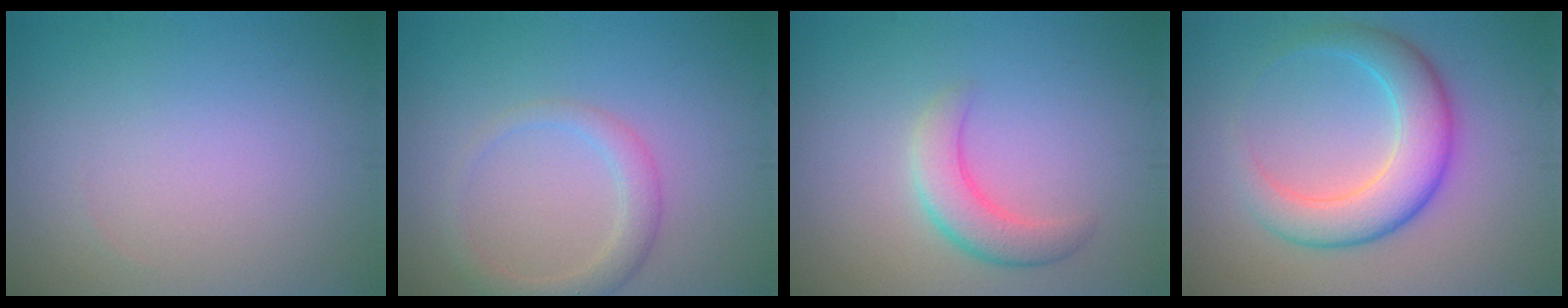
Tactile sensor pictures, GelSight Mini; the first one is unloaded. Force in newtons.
{"total": 2.5, "press": 2.5, "slide": 0.2}
{"total": 3.2, "press": 3.2, "slide": 0.2}
{"total": 6.0, "press": 6.0, "slide": 0.2}